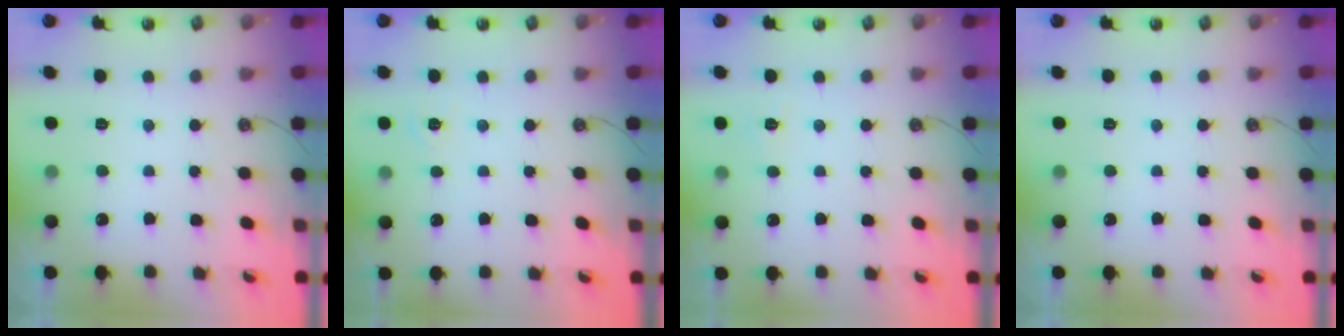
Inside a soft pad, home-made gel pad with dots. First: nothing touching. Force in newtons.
{"total": 3.2, "press": 3.2, "slide": 0.4}
{"total": 3.9, "press": 3.8, "slide": 0.5}
{"total": 0.0}